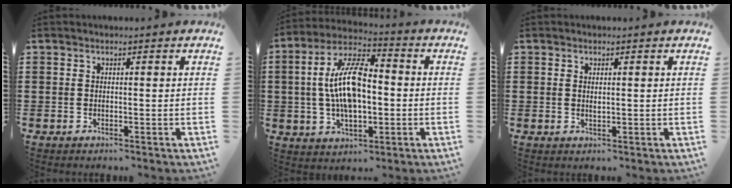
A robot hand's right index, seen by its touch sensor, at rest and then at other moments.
{"total": 11.9, "force": [0.0, 5.5, 10.6], "torque": [-0.225, 0.004, -0.003]}
{"total": 0.9, "force": [0.4, 0.3, 0.8], "torque": [-0.014, 0.003, 0.006]}